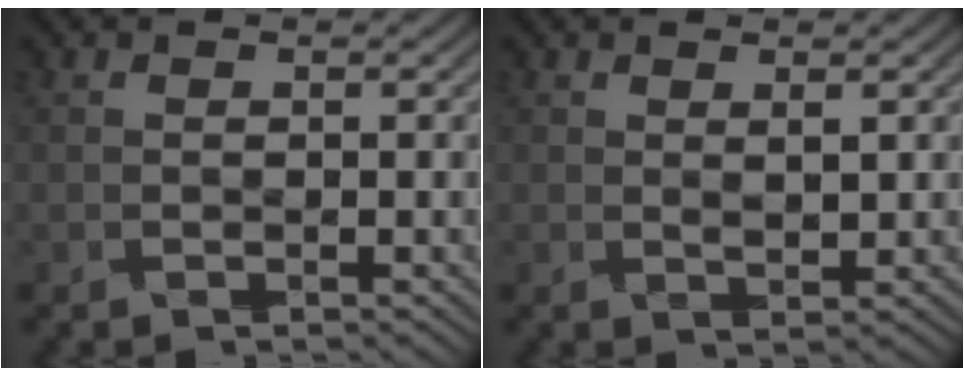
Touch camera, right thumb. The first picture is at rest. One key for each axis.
{"total": 1.4, "fx": 0.8, "fy": 0.4, "fz": 1.1, "tx": -0.027, "ty": -0.006, "tz": 0.016}